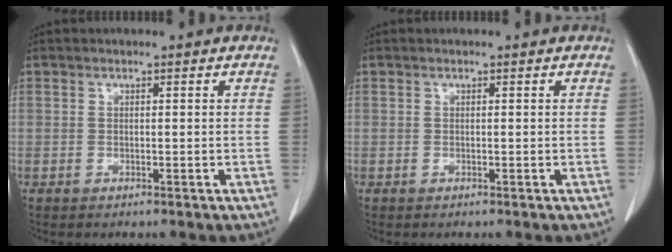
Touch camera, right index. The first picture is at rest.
{"total": 0.0}